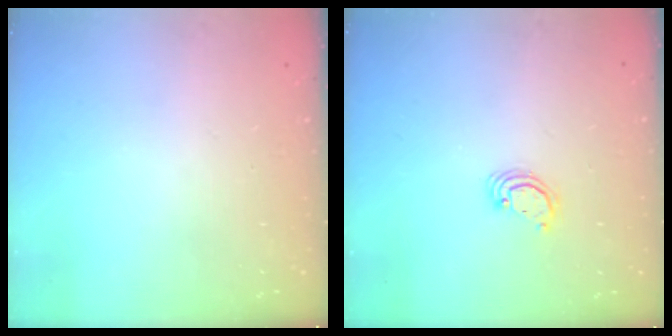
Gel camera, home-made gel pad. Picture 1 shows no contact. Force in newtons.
{"total": 2.7, "press": 2.7, "slide": 0.2}